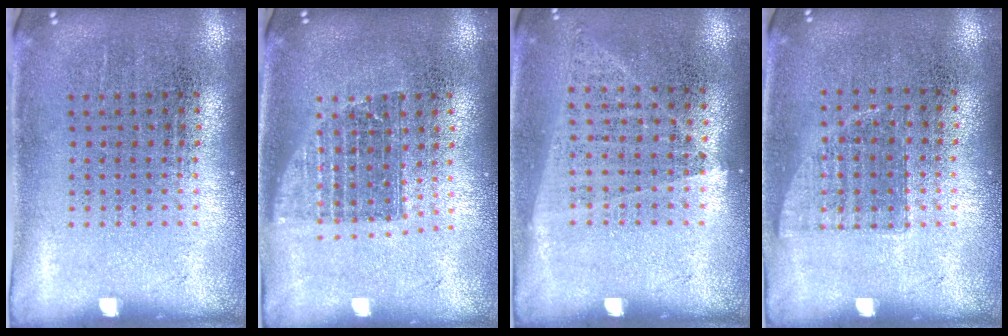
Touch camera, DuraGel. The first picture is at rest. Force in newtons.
{"total": 1.4, "press": 1.1, "slide": 0.8}
{"total": 1.0, "press": 0.9, "slide": 0.4}
{"total": 0.7, "press": 0.7, "slide": 0.2}